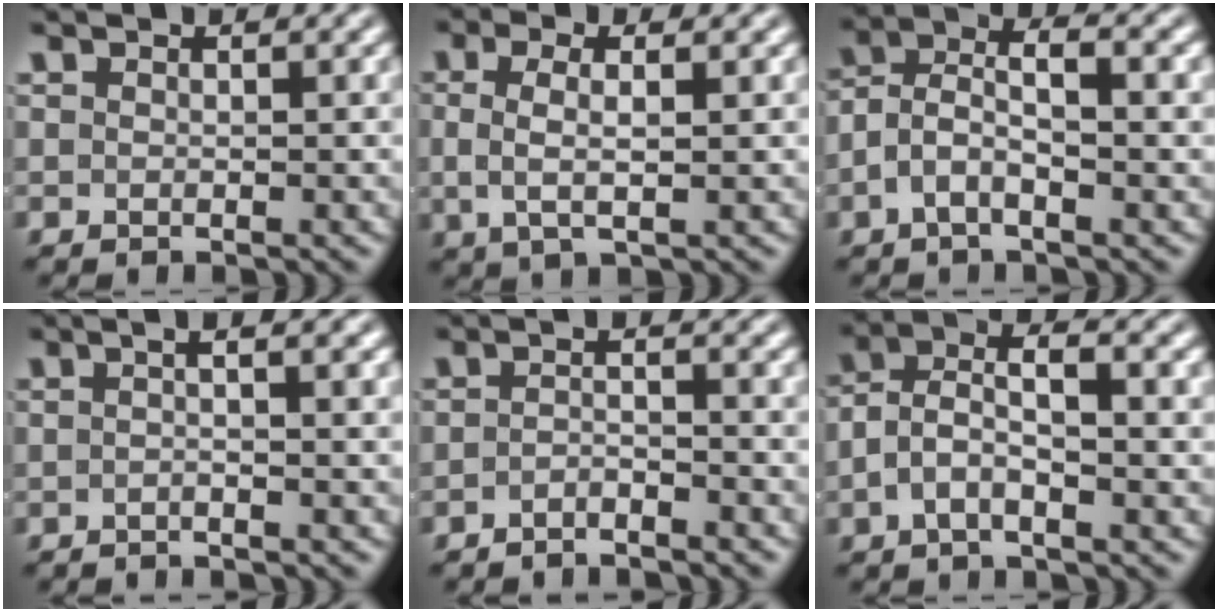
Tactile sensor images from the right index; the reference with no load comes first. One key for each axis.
{"total": 3.3, "fx": 0.4, "fy": 1.1, "fz": 3.1, "tx": -0.059, "ty": -0.002, "tz": 0.012}
{"total": 4.2, "fx": 0.0, "fy": 2.4, "fz": 3.5, "tx": -0.071, "ty": -0.012, "tz": 0.001}
{"total": 2.5, "fx": -0.5, "fy": -0.8, "fz": 2.3, "tx": -0.027, "ty": 0.013, "tz": -0.014}
{"total": 2.5, "fx": -2.2, "fy": -0.6, "fz": 1.0, "tx": -0.010, "ty": -0.006, "tz": -0.036}
{"total": 4.2, "fx": 0.5, "fy": 2.1, "fz": 3.6, "tx": -0.070, "ty": -0.011, "tz": 0.010}